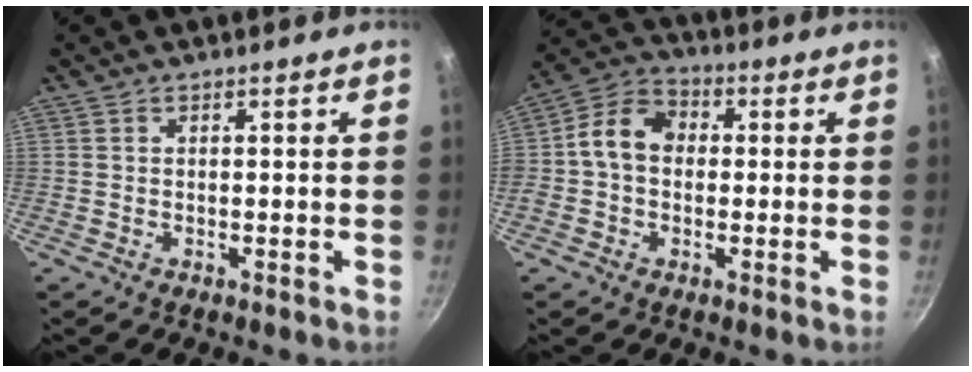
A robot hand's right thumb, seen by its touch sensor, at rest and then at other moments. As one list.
[{"total": 8.9, "force": [0.2, 7.1, 5.3], "torque": [-0.068, 0.023, -0.019]}]